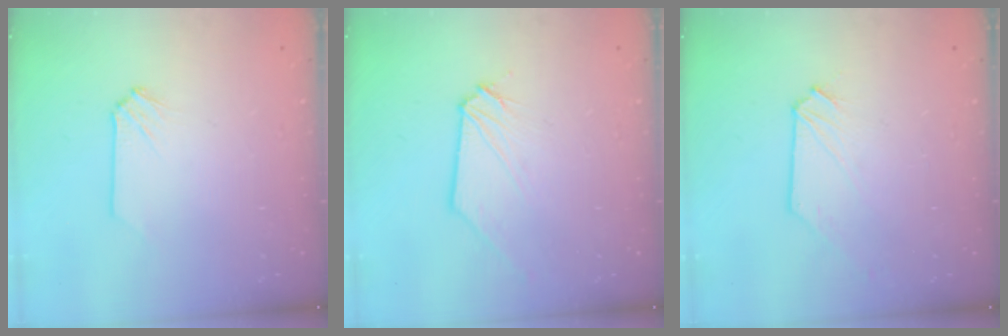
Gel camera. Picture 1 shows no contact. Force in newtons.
{"total": 0.6, "press": 0.6, "slide": 0.0}
{"total": 0.0}